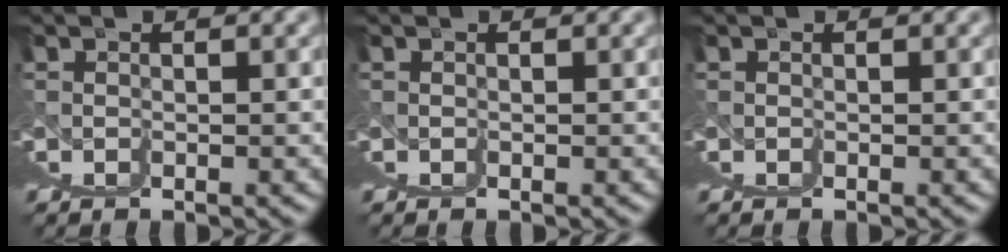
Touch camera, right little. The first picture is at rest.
{"total": 0.0}
{"total": 0.0}